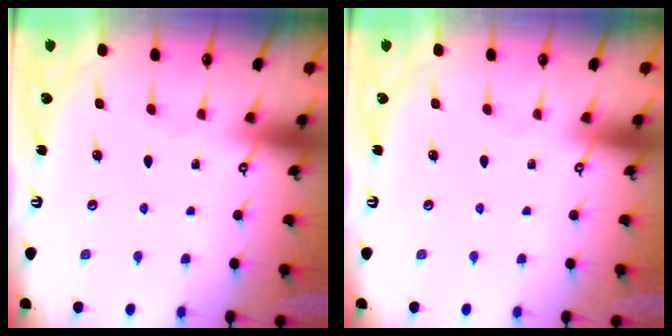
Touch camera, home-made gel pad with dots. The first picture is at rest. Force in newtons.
{"total": 0.0}